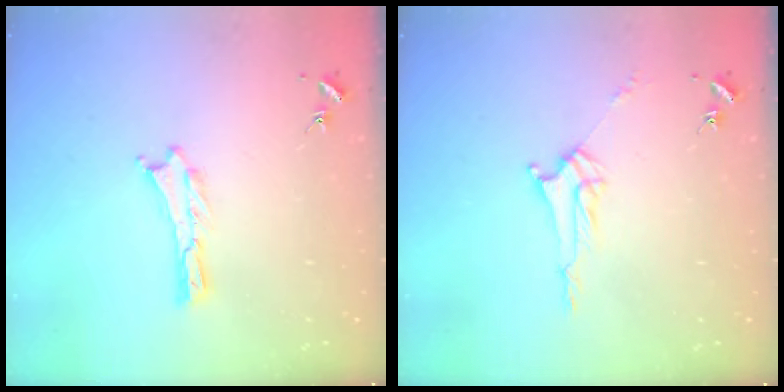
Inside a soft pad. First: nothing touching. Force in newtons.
{"total": 3.0, "press": 3.0, "slide": 0.3}